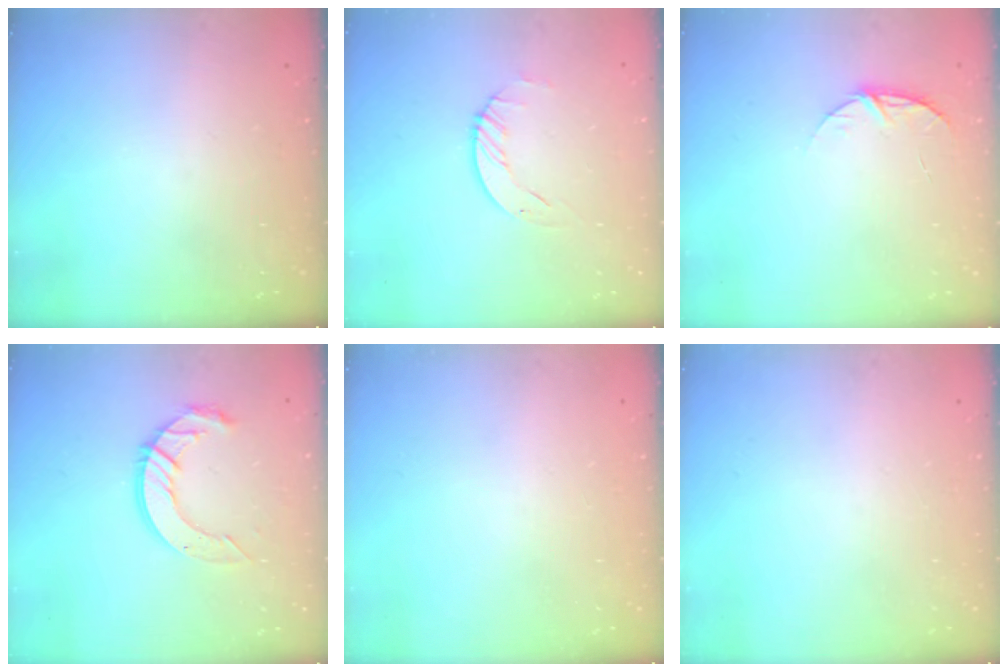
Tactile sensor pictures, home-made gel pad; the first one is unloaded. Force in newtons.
{"total": 2.3, "press": 2.3, "slide": 0.3}
{"total": 6.1, "press": 6.1, "slide": 0.7}
{"total": 11.1, "press": 11.1, "slide": 1.0}
{"total": 0.0}
{"total": 0.0}